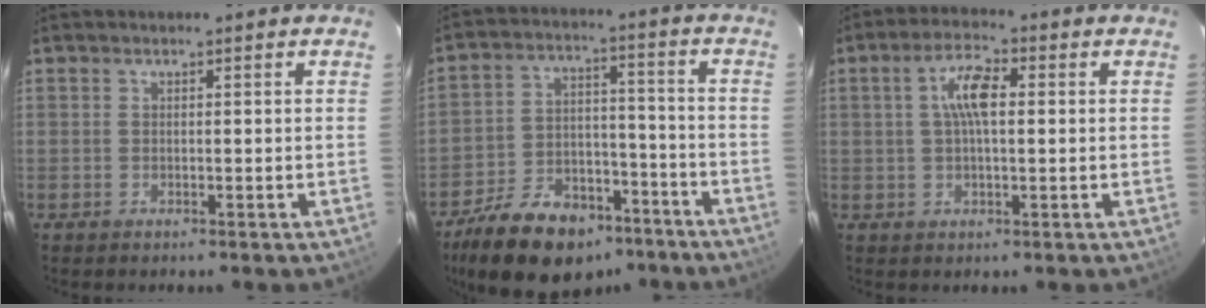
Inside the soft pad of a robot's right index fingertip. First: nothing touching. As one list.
[{"total": 18.0, "force": [-12.9, 9.8, 8.1], "torque": [-0.173, 0.024, -0.192]}, {"total": 6.2, "force": [1.0, 2.2, 5.7], "torque": [-0.109, 0.016, 0.017]}]